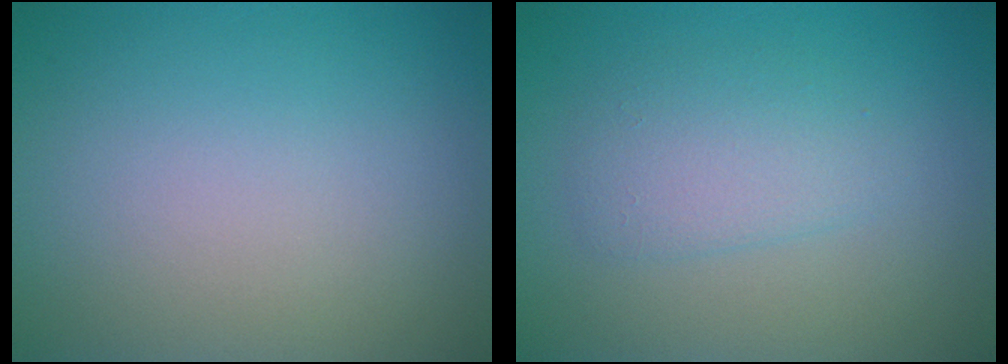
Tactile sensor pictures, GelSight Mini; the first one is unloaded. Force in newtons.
{"total": 2.5, "press": 2.5, "slide": 0.1}